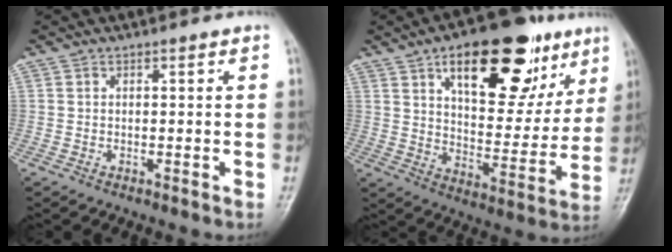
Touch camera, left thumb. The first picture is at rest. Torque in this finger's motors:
{"motor_torque": [2.65, 2.22, 1.85, -0.92, 0.34]}